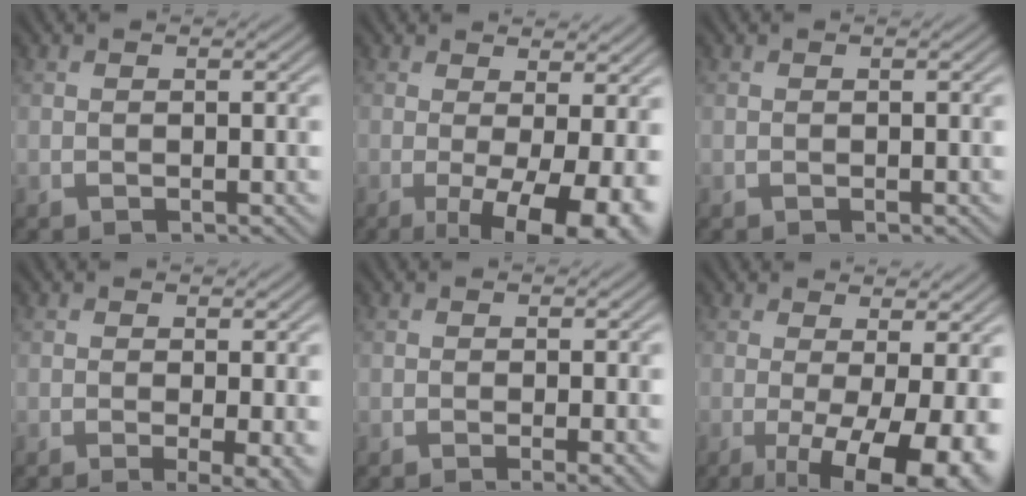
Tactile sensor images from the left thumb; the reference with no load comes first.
{"total": 9.7, "force": [-1.8, 2.9, 9.0], "torque": [-0.118, 0.001, -0.022]}
{"total": 0.0}
{"total": 3.7, "force": [-0.4, 0.9, 3.6], "torque": [-0.055, -0.008, -0.006]}
{"total": 2.1, "force": [-0.5, 0.3, 2.0], "torque": [-0.033, -0.002, -0.012]}
{"total": 11.5, "force": [-2.3, 3.5, 10.7], "torque": [-0.134, 0.006, -0.024]}